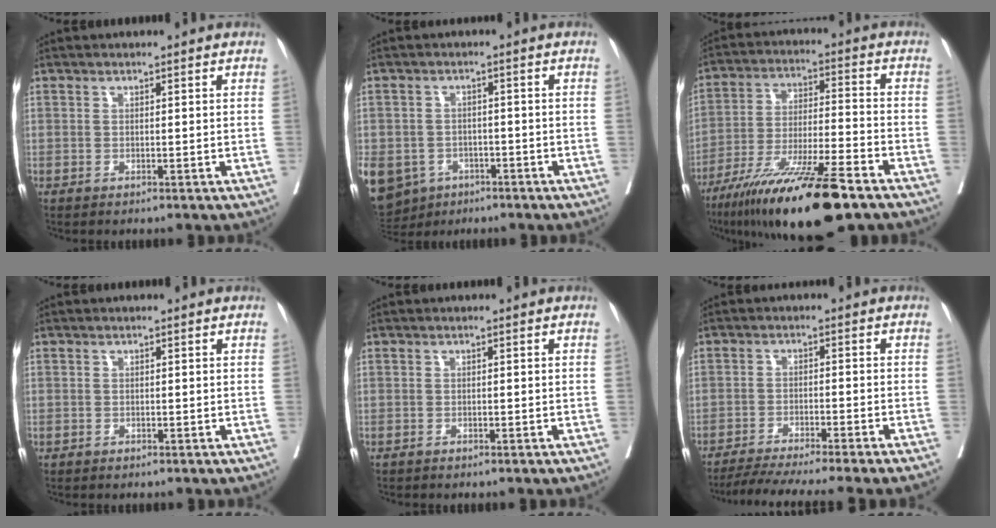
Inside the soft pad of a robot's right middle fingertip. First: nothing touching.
{"total": 14.9, "force": [-7.5, 11.6, 5.5], "torque": [-0.163, -0.005, -0.101]}
{"total": 18.6, "force": [-12.7, 1.6, 13.5], "torque": [-0.226, -0.042, -0.222]}
{"total": 0.6, "force": [-0.3, 0.6, -0.1], "torque": [0.003, 0.008, -0.007]}
{"total": 0.5, "force": [-0.5, 0.2, 0.2], "torque": [-0.007, 0.000, -0.009]}
{"total": 12.8, "force": [-11.1, -1.3, 6.2], "torque": [-0.074, -0.020, -0.171]}